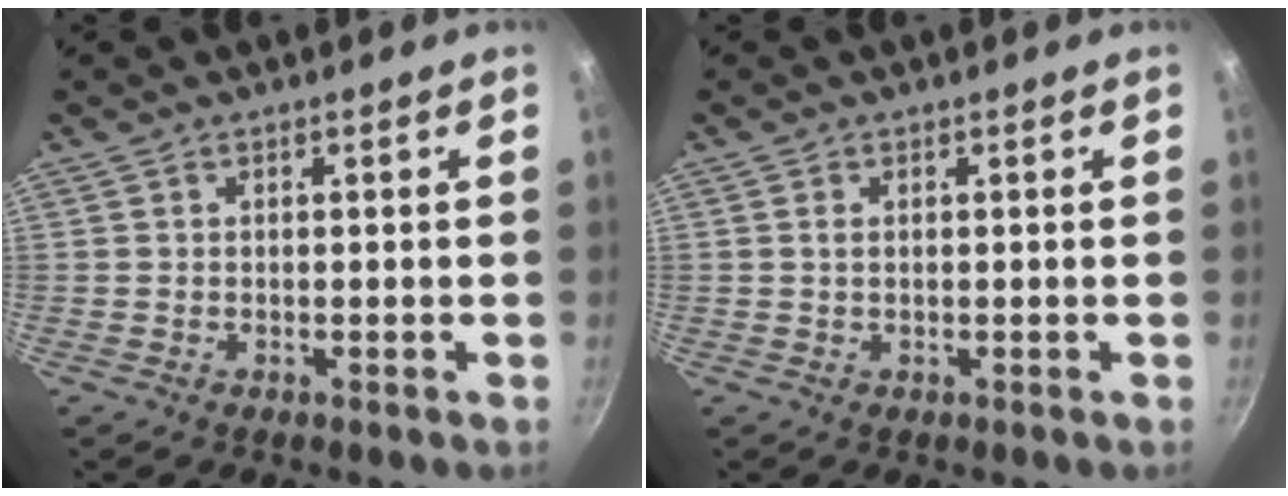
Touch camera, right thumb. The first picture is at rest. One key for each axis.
{"total": 0.9, "fx": 0.2, "fy": 0.5, "fz": 0.7, "tx": -0.013, "ty": 0.001, "tz": 0.003}